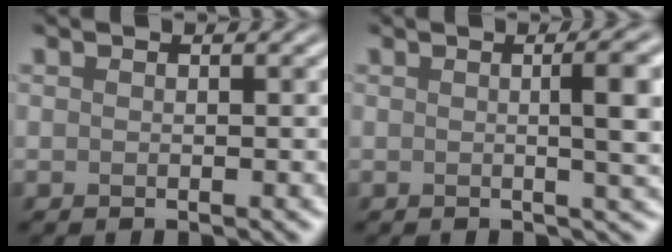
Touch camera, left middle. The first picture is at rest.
{"total": 6.0, "force": [0.6, 1.8, 5.7], "torque": [-0.054, 0.012, 0.006]}